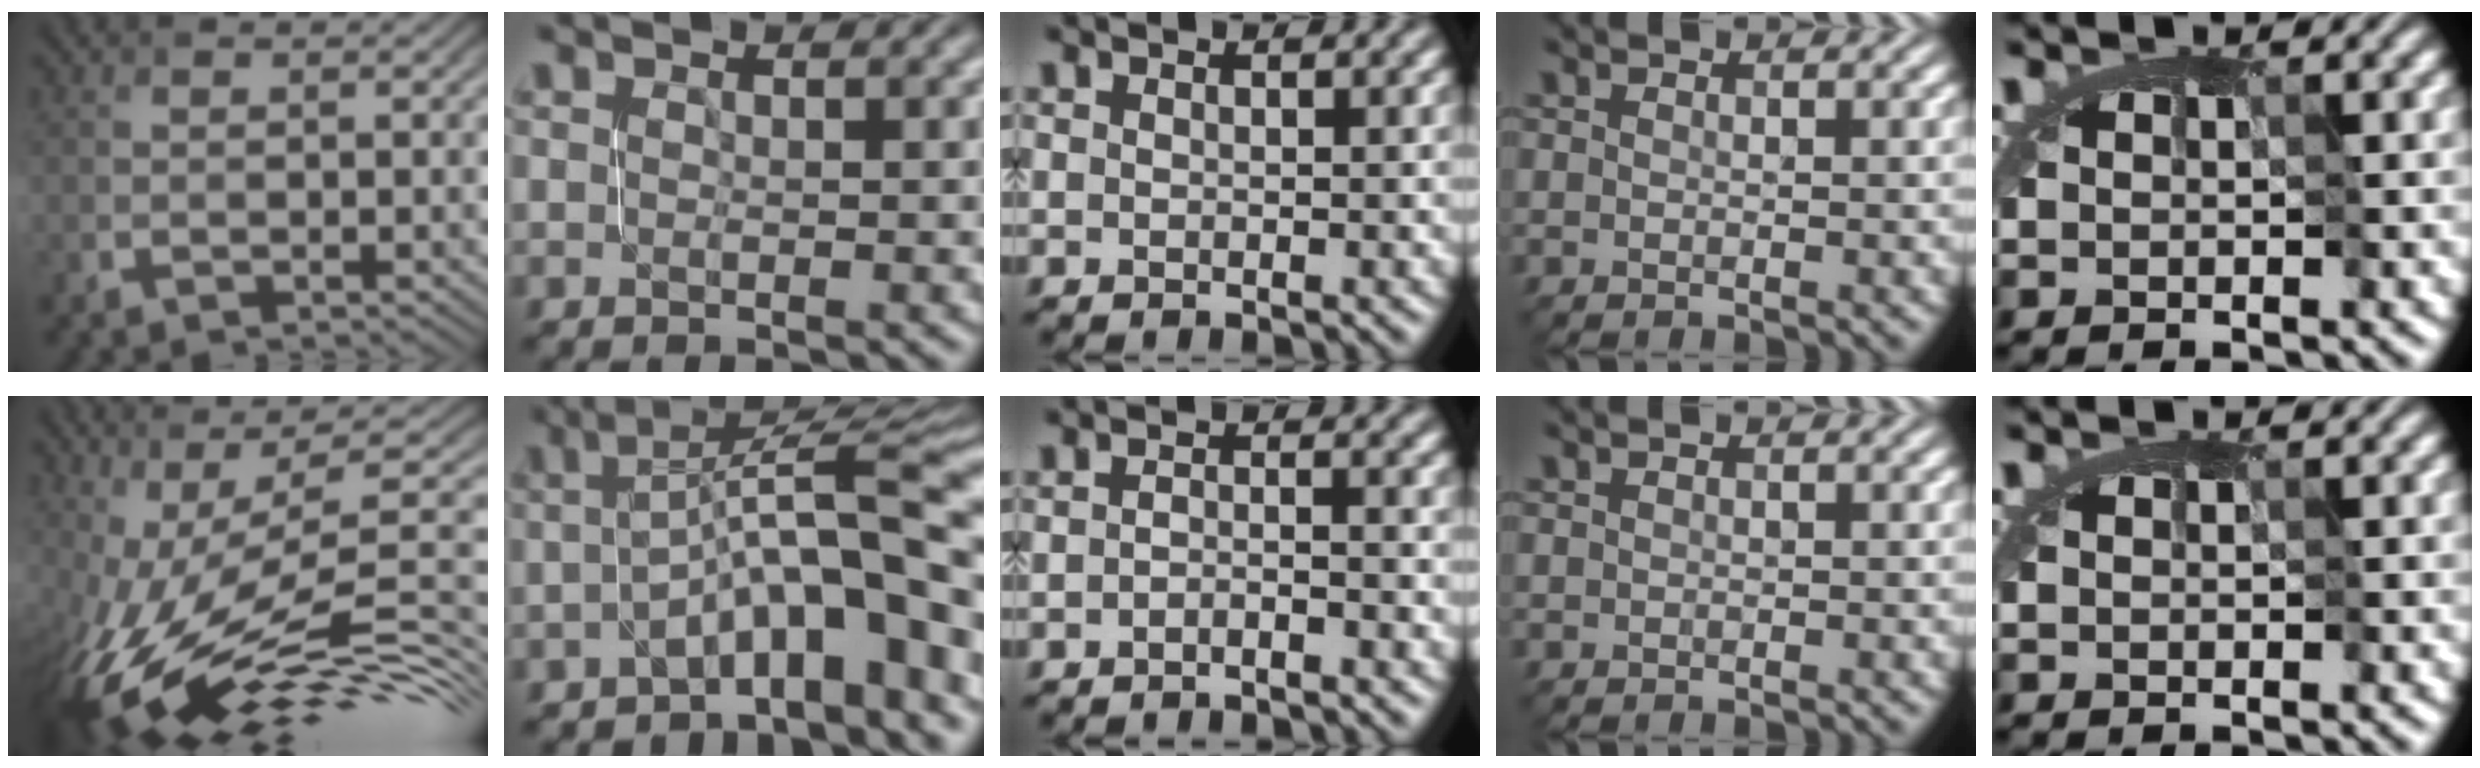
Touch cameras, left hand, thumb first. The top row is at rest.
{"thumb": {"total": 15.2, "force": [-2.3, 4.6, 14.3], "torque": [-0.271, 0.016, -0.034]}, "index": {"total": 9.6, "force": [-2.9, 2.1, 8.9], "torque": [-0.128, 0.027, -0.046]}, "middle": {"total": 1.4, "force": [-1.3, 0.1, 0.4], "torque": [-0.006, 0.002, -0.028]}}